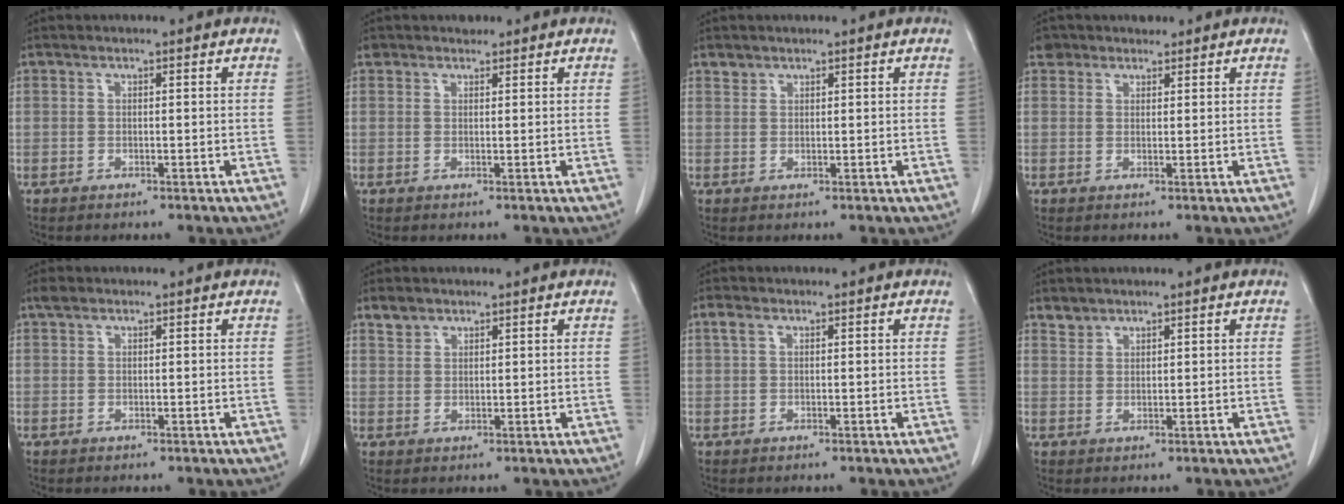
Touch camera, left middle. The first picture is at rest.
{"total": 1.3, "force": [1.0, 0.8, -0.1], "torque": [0.005, 0.008, 0.013]}
{"total": 1.1, "force": [0.9, 0.6, 0.0], "torque": [0.006, 0.002, 0.014]}
{"total": 2.6, "force": [1.9, 1.8, -0.1], "torque": [0.007, 0.015, 0.027]}
{"total": 1.1, "force": [0.8, 0.7, 0.4], "torque": [-0.010, 0.011, 0.014]}
{"total": 2.1, "force": [1.7, 1.2, 0.4], "torque": [-0.009, 0.008, 0.032]}
{"total": 1.3, "force": [0.6, 0.7, 0.9], "torque": [-0.025, 0.015, 0.012]}
{"total": 1.6, "force": [1.4, 0.7, -0.1], "torque": [0.004, 0.004, 0.027]}